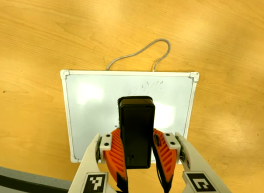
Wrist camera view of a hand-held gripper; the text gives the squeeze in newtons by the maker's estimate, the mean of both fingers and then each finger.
{"total": 10.1, "left": 8.7, "right": 11.5}